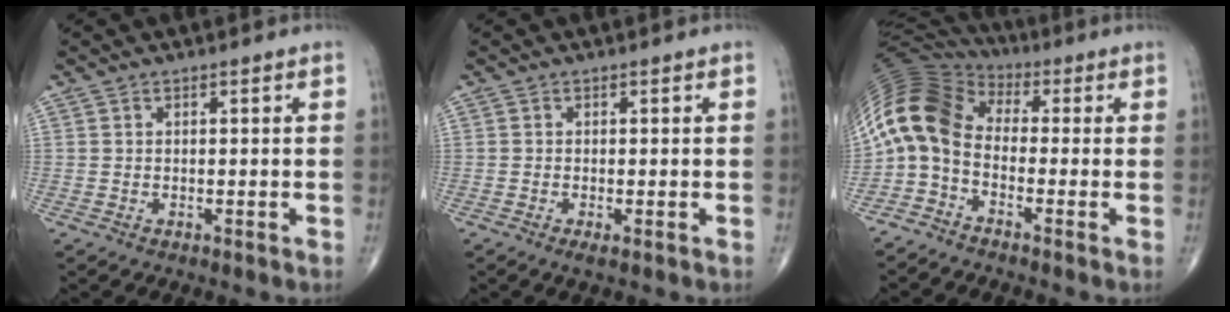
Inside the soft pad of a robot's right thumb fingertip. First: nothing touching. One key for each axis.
{"total": 1.0, "fx": -0.5, "fy": 0.1, "fz": 0.9, "tx": -0.023, "ty": -0.005, "tz": -0.014}
{"total": 11.9, "fx": -1.7, "fy": 7.8, "fz": 8.8, "tx": -0.177, "ty": 0.057, "tz": -0.055}